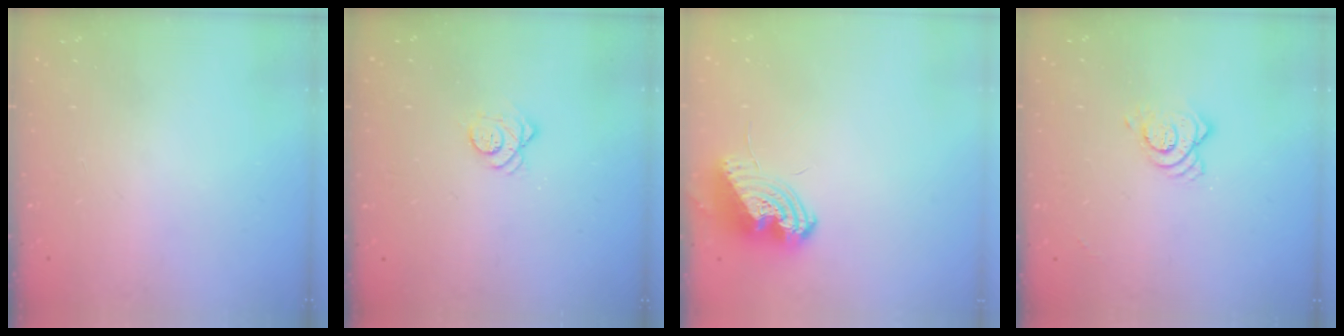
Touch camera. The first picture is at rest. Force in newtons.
{"total": 4.3, "press": 4.3, "slide": 0.5}
{"total": 9.9, "press": 9.9, "slide": 1.2}
{"total": 7.0, "press": 6.9, "slide": 0.6}